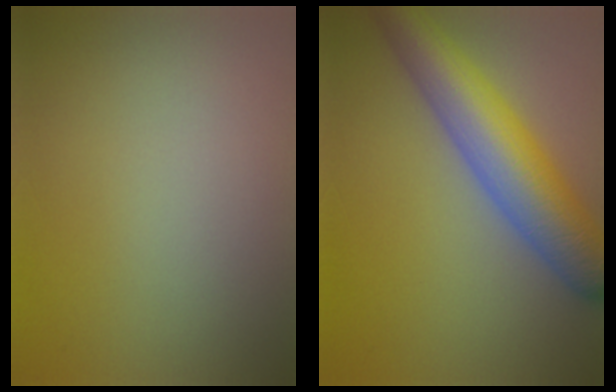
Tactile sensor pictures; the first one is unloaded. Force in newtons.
{"total": 8.6, "press": 8.6, "slide": 0.3}